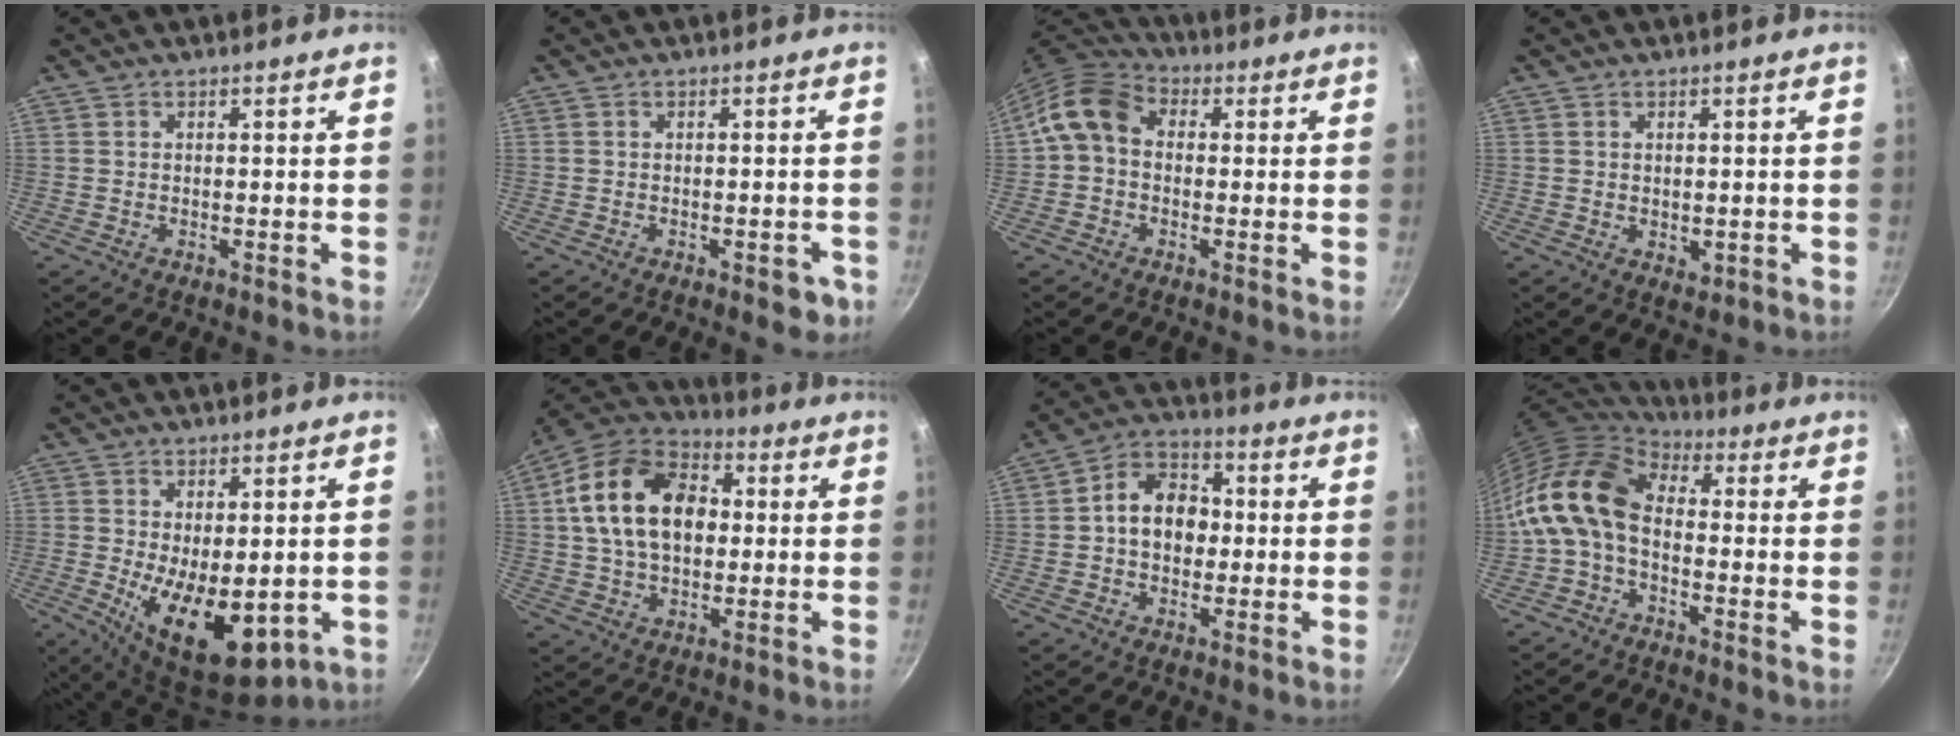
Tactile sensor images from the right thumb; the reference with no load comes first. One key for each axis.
{"total": 3.9, "fx": -1.7, "fy": 1.9, "fz": 2.9, "tx": -0.020, "ty": 0.011, "tz": -0.015}
{"total": 8.7, "fx": 0.3, "fy": 6.8, "fz": 5.4, "tx": -0.087, "ty": 0.026, "tz": -0.017}
{"total": 1.6, "fx": 0.1, "fy": 1.2, "fz": 1.0, "tx": -0.013, "ty": -0.005, "tz": 0.003}
{"total": 14.0, "fx": -2.4, "fy": 7.1, "fz": 11.9, "tx": -0.170, "ty": -0.023, "tz": -0.018}
{"total": 18.9, "fx": 2.7, "fy": 12.8, "fz": 13.6, "tx": -0.209, "ty": 0.024, "tz": 0.032}
{"total": 10.7, "fx": 0.1, "fy": 8.1, "fz": 6.9, "tx": -0.072, "ty": 0.027, "tz": -0.015}
{"total": 13.8, "fx": -1.1, "fy": 8.9, "fz": 10.4, "tx": -0.194, "ty": 0.030, "tz": -0.040}